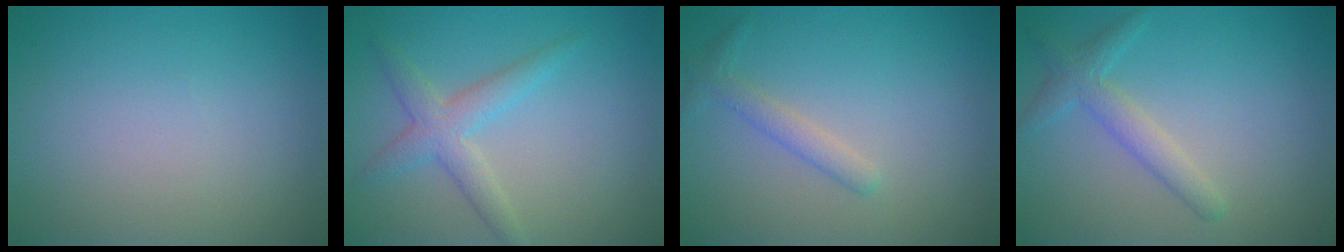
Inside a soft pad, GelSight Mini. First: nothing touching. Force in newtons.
{"total": 3.0, "press": 3.0, "slide": 0.1}
{"total": 1.7, "press": 1.7, "slide": 0.1}
{"total": 2.5, "press": 2.5, "slide": 0.2}